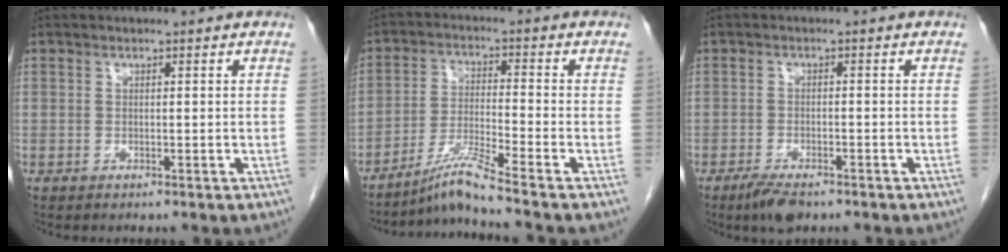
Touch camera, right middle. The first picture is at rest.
{"total": 6.5, "force": [-5.4, -2.2, 2.9], "torque": [-0.062, -0.025, -0.106]}
{"total": 4.2, "force": [-3.1, 1.3, 2.6], "torque": [-0.050, -0.005, -0.051]}